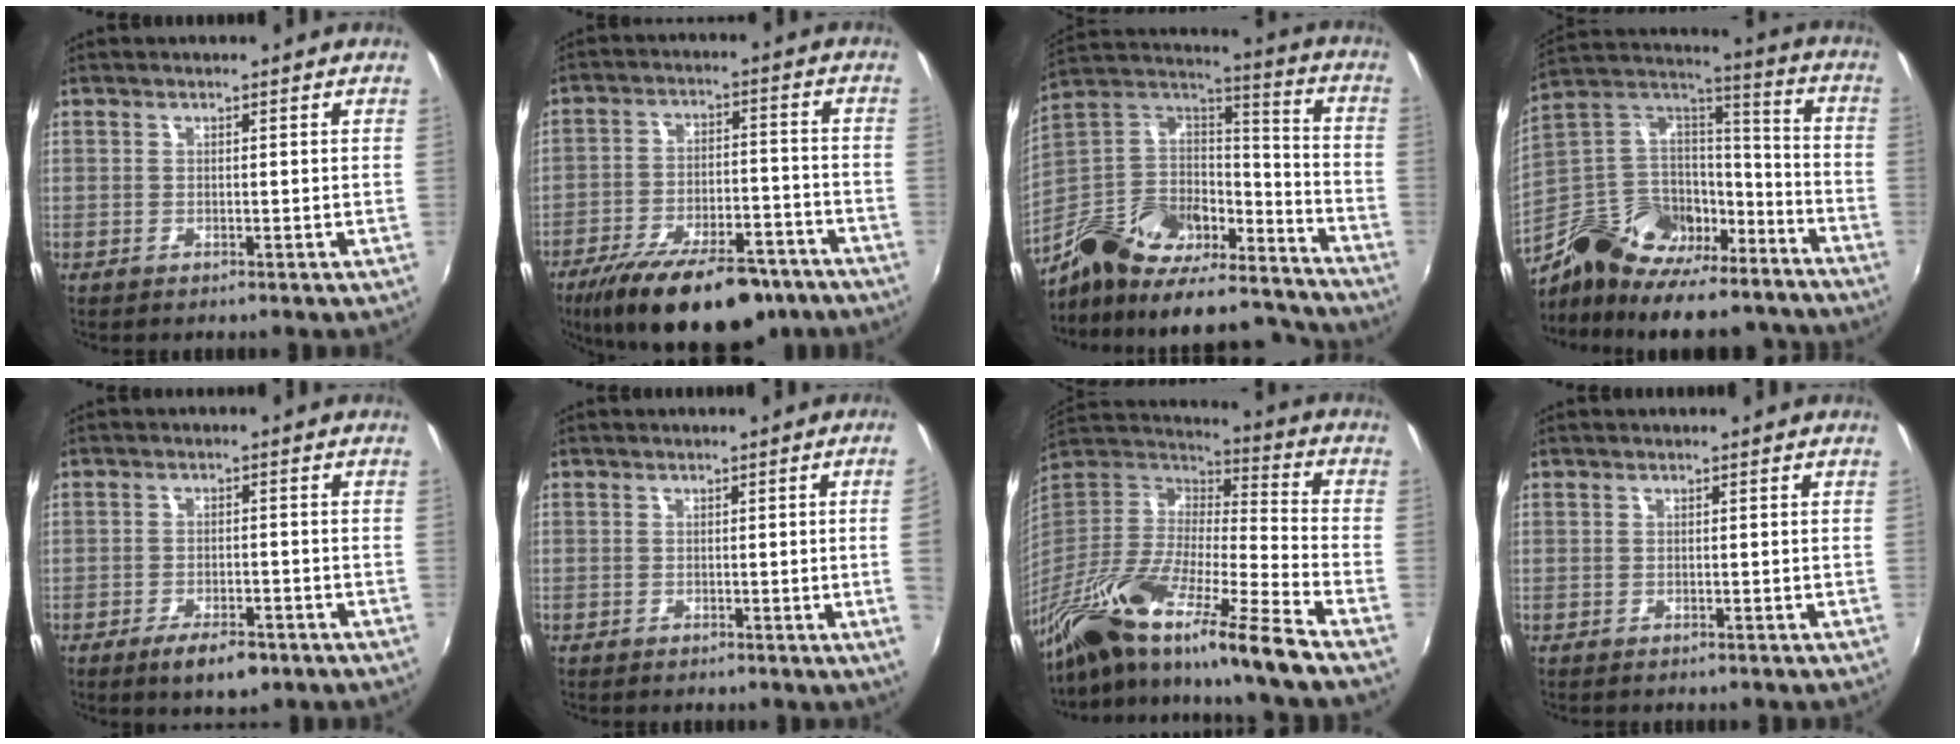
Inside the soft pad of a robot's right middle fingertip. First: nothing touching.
{"total": 21.7, "force": [-16.1, 7.6, 12.3], "torque": [-0.220, -0.025, -0.233]}
{"total": 28.3, "force": [-19.9, 13.6, 14.9], "torque": [-0.266, 0.027, -0.282]}
{"total": 24.7, "force": [-18.3, 13.2, 10.0], "torque": [-0.199, 0.063, -0.253]}
{"total": 5.7, "force": [-3.8, 1.9, 3.9], "torque": [-0.083, -0.011, -0.060]}
{"total": 3.3, "force": [-0.1, -1.8, 2.7], "torque": [-0.043, -0.012, 0.006]}
{"total": 25.4, "force": [-17.8, 2.2, 17.9], "torque": [-0.298, -0.035, -0.330]}
{"total": 0.0}